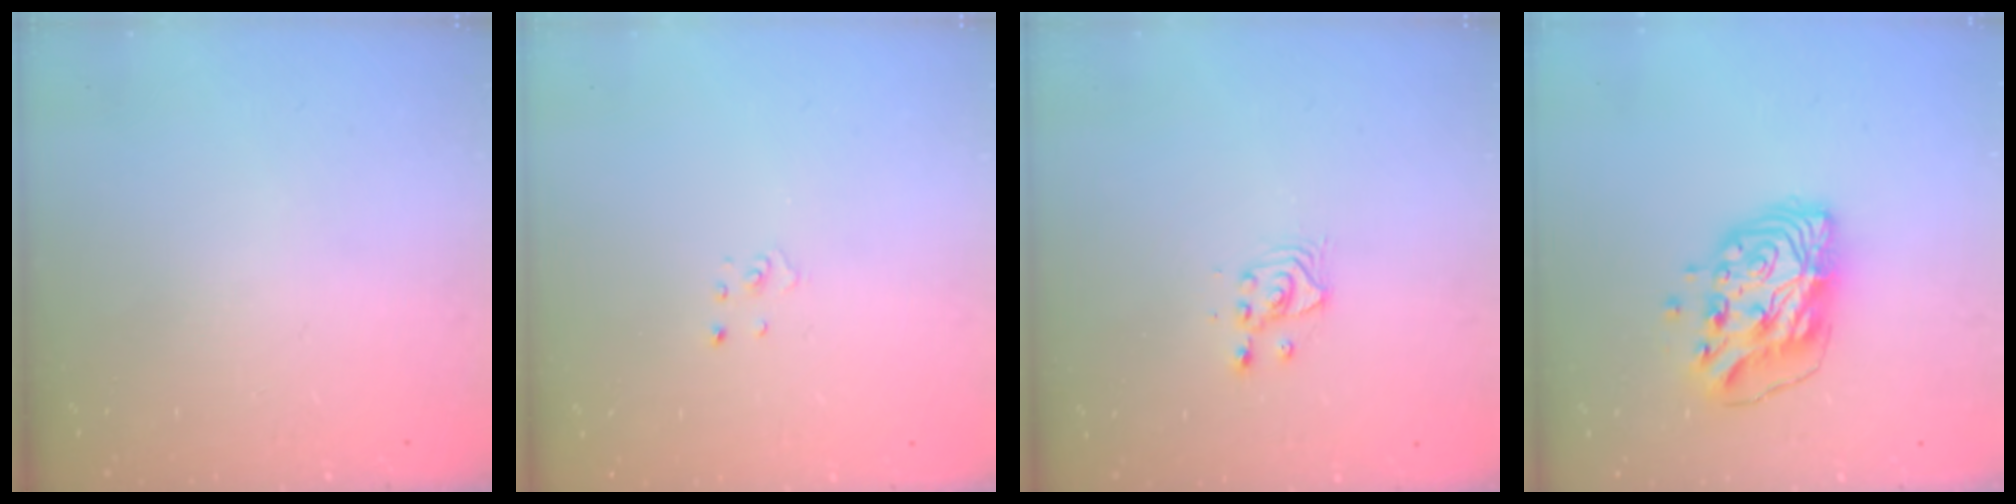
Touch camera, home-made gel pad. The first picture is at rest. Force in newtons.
{"total": 1.1, "press": 1.1, "slide": 0.1}
{"total": 3.4, "press": 3.4, "slide": 0.4}
{"total": 12.2, "press": 12.1, "slide": 1.2}